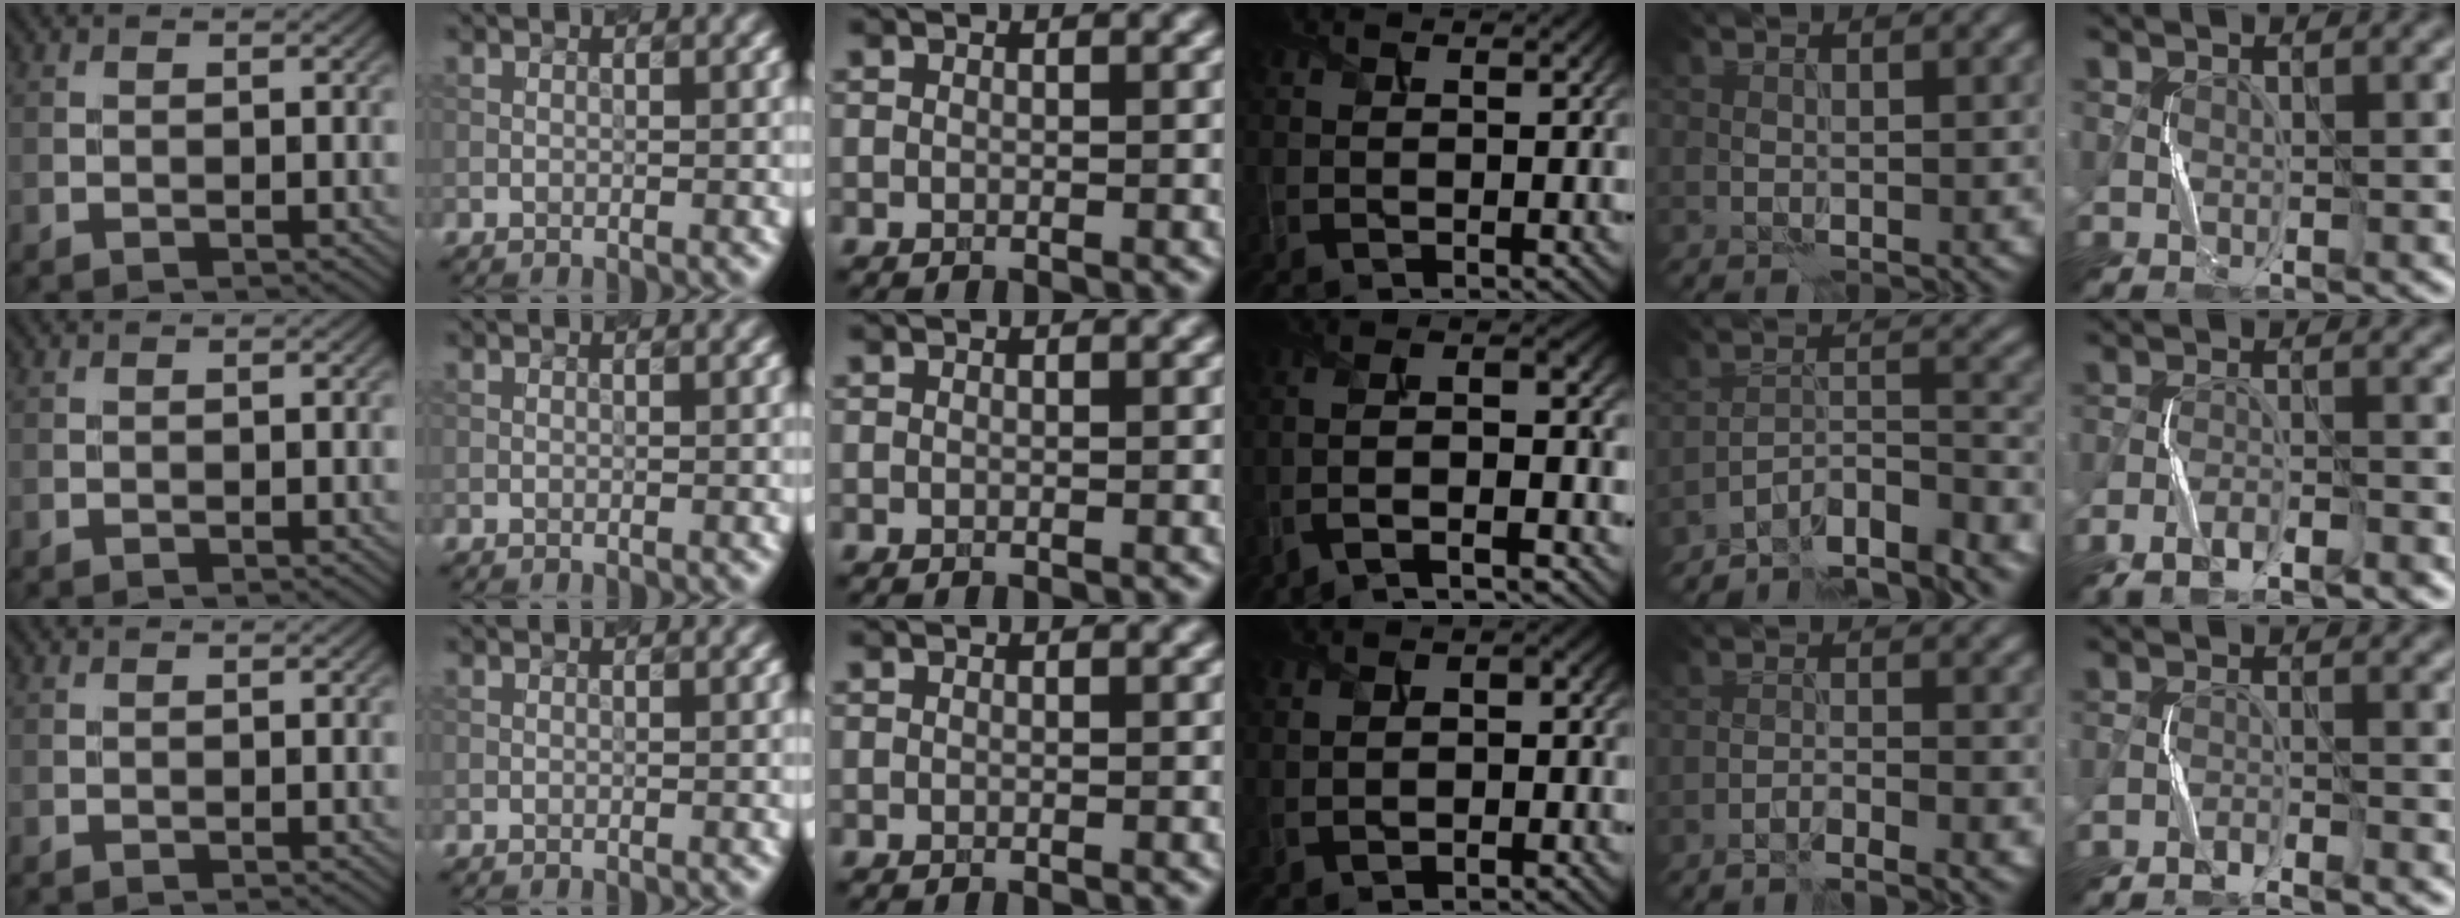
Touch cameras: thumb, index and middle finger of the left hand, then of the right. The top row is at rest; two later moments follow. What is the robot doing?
{"motion": "squeeze", "object": "sponge"}